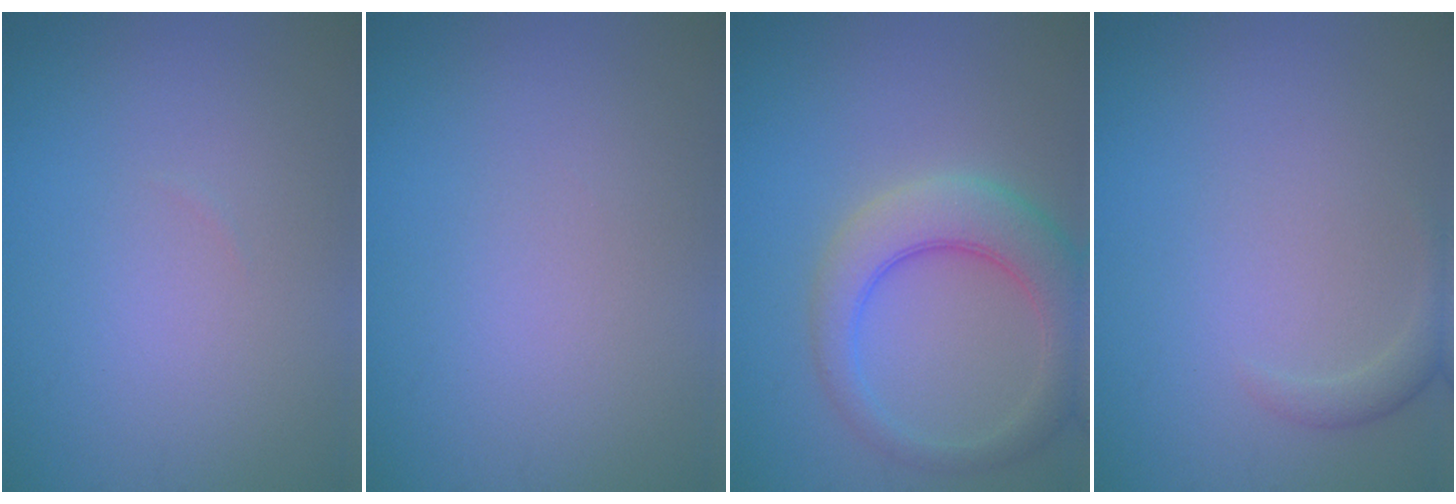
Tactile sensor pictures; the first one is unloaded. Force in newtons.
{"total": 0.0}
{"total": 5.4, "press": 5.4, "slide": 0.4}
{"total": 1.4, "press": 1.4, "slide": 0.1}